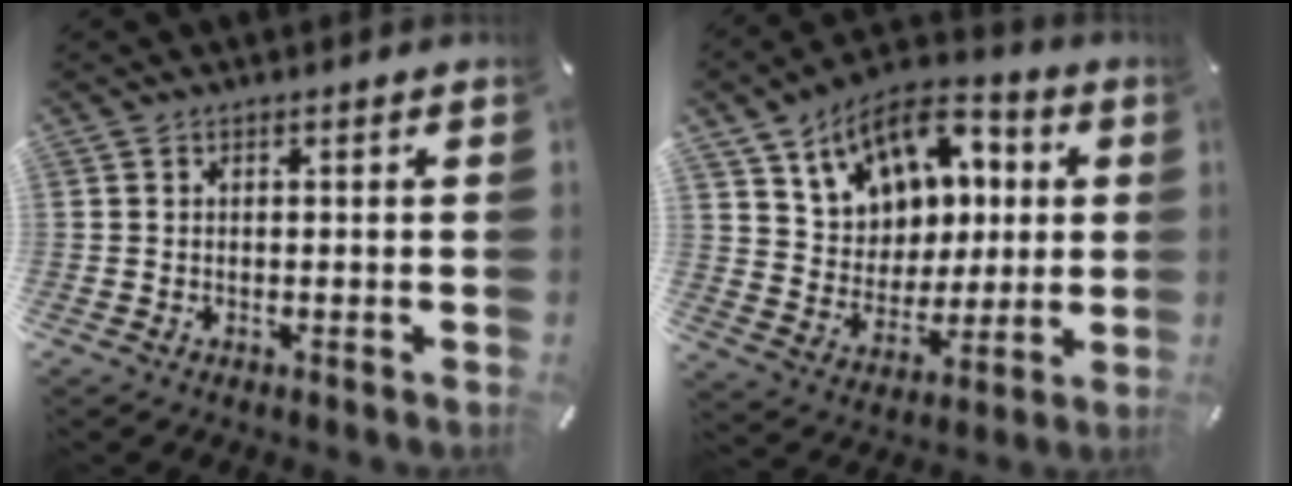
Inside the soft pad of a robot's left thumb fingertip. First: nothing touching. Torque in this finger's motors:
{"motor_torque": [1.82, 2.17, 1.41, -1.36, 0.47]}